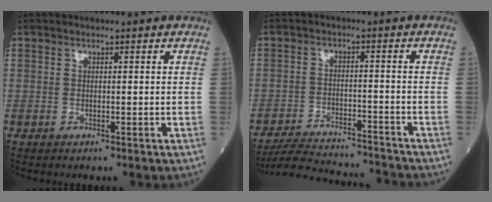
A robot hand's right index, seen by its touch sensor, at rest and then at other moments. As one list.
[{"total": 13.3, "force": [-12.9, 1.3, 3.0], "torque": [-0.056, 0.002, -0.190]}]